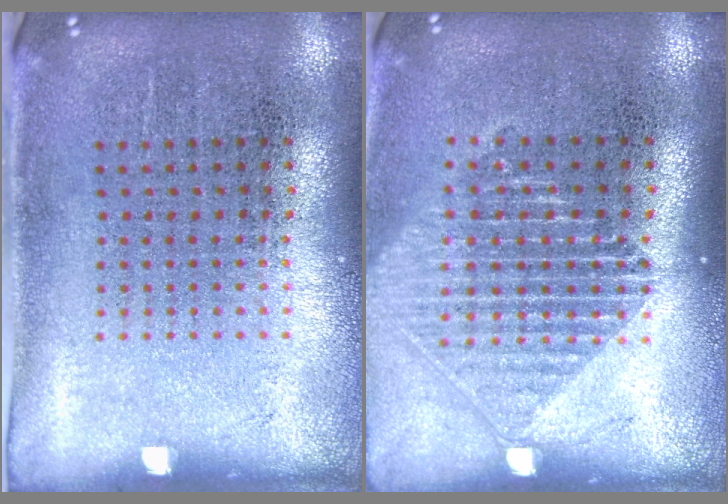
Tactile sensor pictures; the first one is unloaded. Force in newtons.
{"total": 1.6, "press": 1.4, "slide": 0.7}